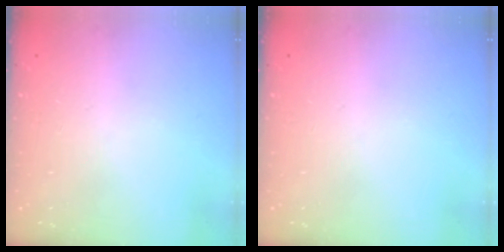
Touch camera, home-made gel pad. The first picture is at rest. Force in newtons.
{"total": 0.0}